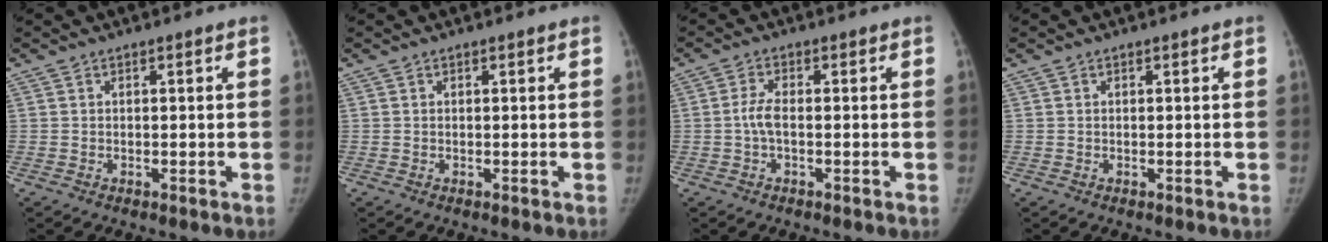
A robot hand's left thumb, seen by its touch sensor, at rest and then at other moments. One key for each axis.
{"total": 0.0}
{"total": 2.9, "fx": -0.5, "fy": 1.1, "fz": 2.7, "tx": -0.059, "ty": 0.005, "tz": -0.011}
{"total": 0.0}